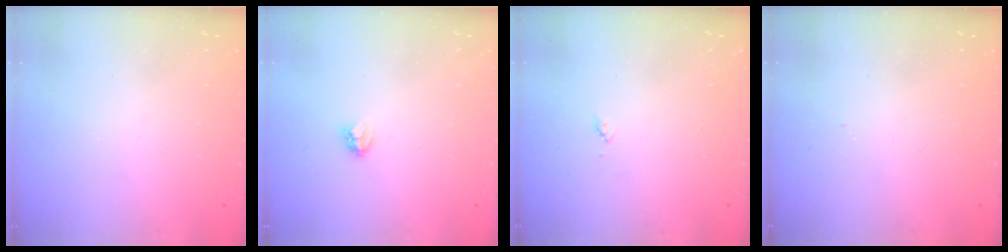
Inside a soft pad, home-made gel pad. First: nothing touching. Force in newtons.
{"total": 2.8, "press": 2.8, "slide": 0.3}
{"total": 4.0, "press": 3.9, "slide": 0.5}
{"total": 3.3, "press": 3.3, "slide": 0.4}